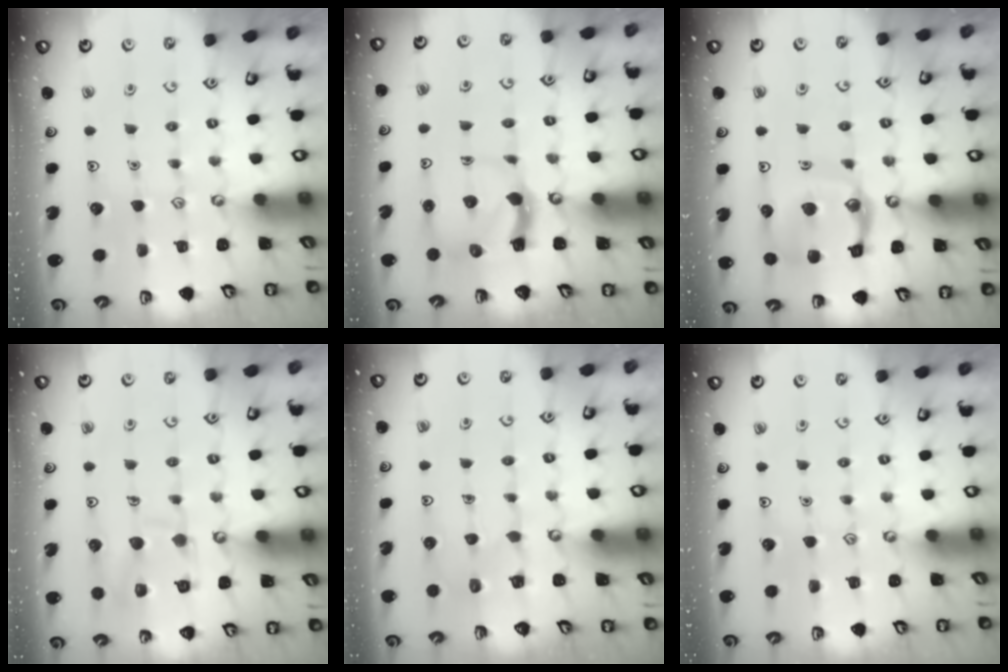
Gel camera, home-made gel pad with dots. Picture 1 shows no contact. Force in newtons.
{"total": 4.8, "press": 4.8, "slide": 0.6}
{"total": 14.3, "press": 14.2, "slide": 1.4}
{"total": 11.9, "press": 11.9, "slide": 1.1}
{"total": 2.5, "press": 2.5, "slide": 0.1}
{"total": 0.0}